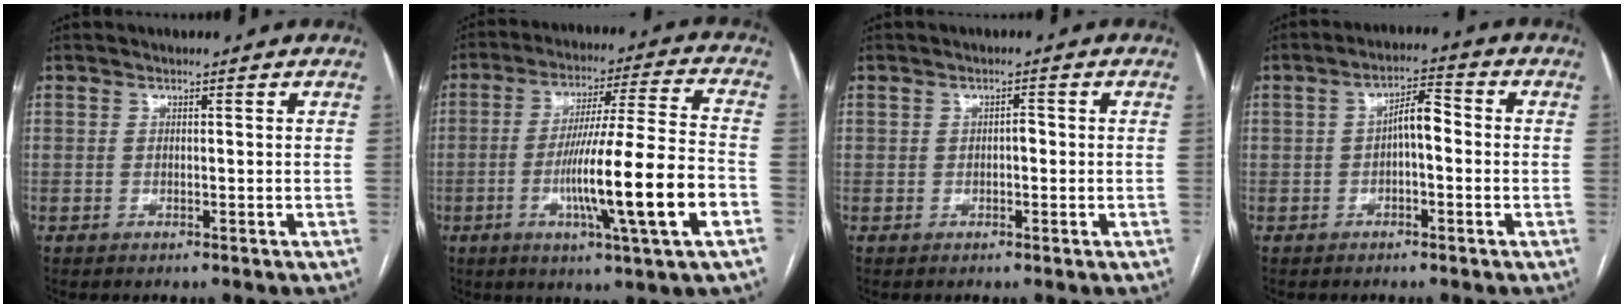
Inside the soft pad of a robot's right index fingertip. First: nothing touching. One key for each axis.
{"total": 17.1, "fx": -5.0, "fy": -0.3, "fz": 16.3, "tx": -0.282, "ty": -0.008, "tz": -0.084}
{"total": 1.4, "fx": 0.0, "fy": 0.8, "fz": 1.1, "tx": -0.017, "ty": 0.007, "tz": -0.002}
{"total": 4.8, "fx": -0.2, "fy": 1.9, "fz": 4.4, "tx": -0.079, "ty": 0.023, "tz": -0.005}